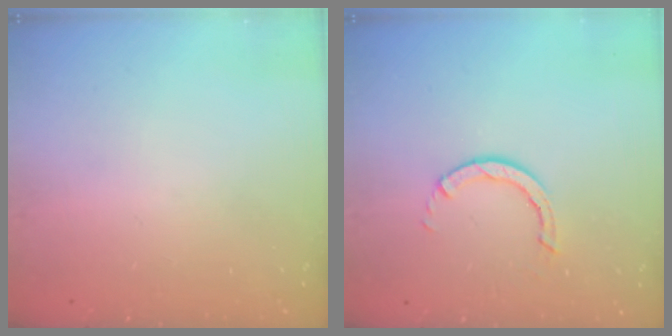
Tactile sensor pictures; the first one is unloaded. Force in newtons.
{"total": 2.8, "press": 2.8, "slide": 0.3}